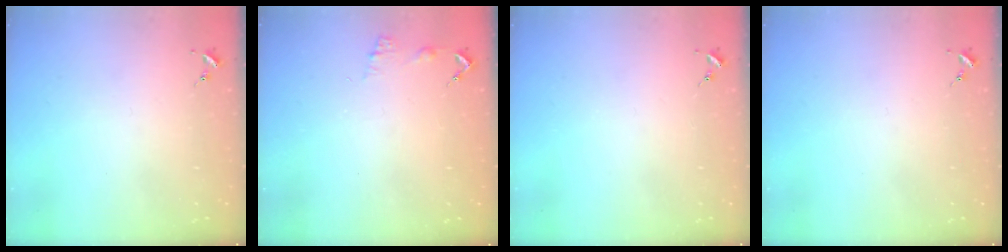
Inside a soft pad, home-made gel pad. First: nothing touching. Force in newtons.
{"total": 6.7, "press": 6.7, "slide": 0.5}
{"total": 0.0}
{"total": 0.0}